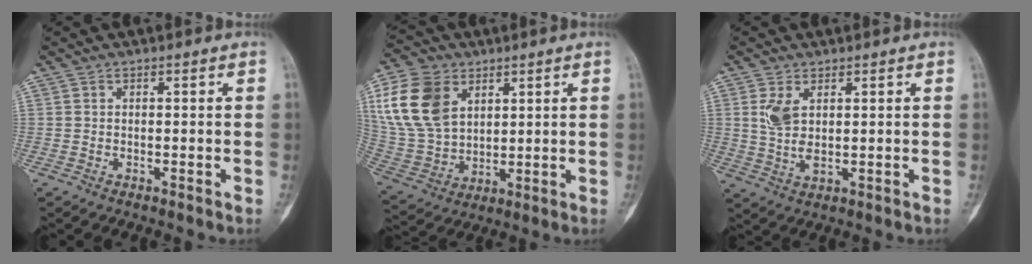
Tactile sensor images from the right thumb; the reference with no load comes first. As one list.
[{"total": 16.4, "force": [6.2, 11.4, 9.9], "torque": [-0.187, -0.012, 0.131]}, {"total": 5.2, "force": [1.6, 2.5, 4.2], "torque": [-0.089, -0.011, 0.040]}]